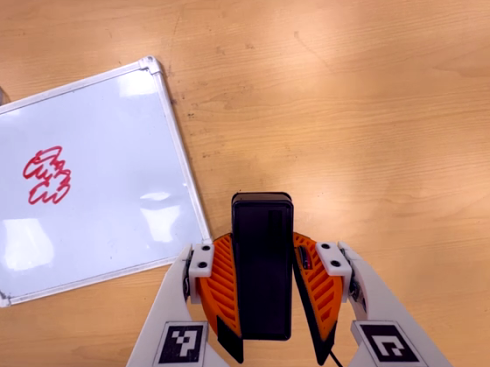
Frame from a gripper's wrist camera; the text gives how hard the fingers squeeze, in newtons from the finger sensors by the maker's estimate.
{"total": 8.6, "left": 6.6, "right": 10.5}